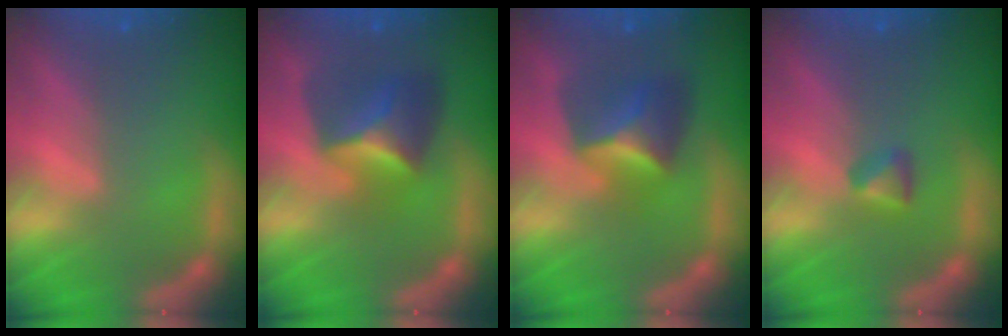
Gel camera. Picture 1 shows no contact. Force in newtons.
{"total": 5.4}
{"total": 4.9}
{"total": 1.4}